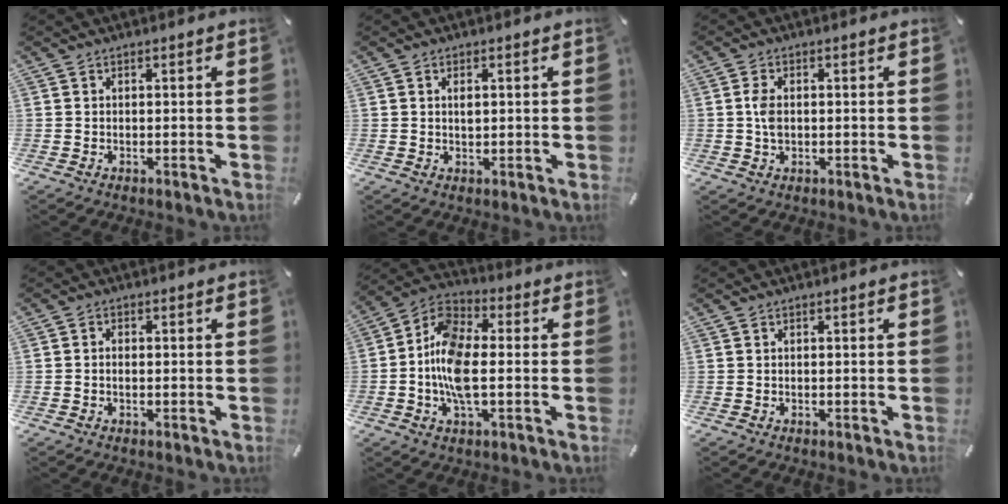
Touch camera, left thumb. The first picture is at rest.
{"total": 1.9, "force": [0.4, 1.1, 1.5], "torque": [-0.026, 0.001, 0.004]}
{"total": 3.6, "force": [0.2, 2.2, 2.8], "torque": [-0.071, 0.001, -0.002]}
{"total": 1.2, "force": [-0.3, 0.7, 0.9], "torque": [-0.018, 0.001, -0.006]}
{"total": 11.6, "force": [-2.2, 5.9, 9.7], "torque": [-0.217, 0.000, -0.041]}
{"total": 0.0}